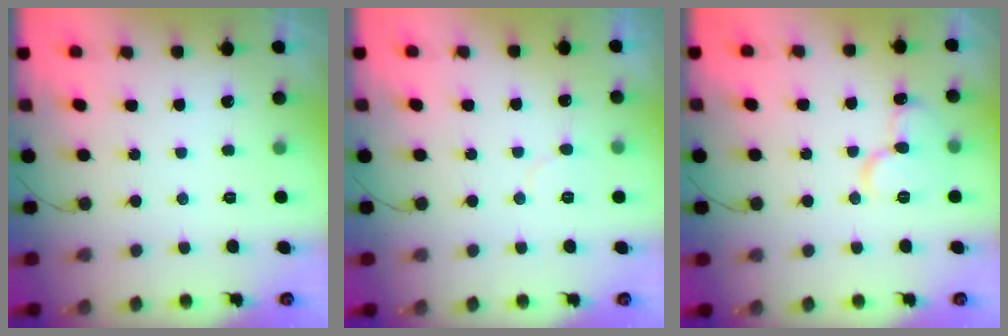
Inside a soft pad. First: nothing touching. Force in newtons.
{"total": 3.5, "press": 3.4, "slide": 0.3}
{"total": 10.7, "press": 10.6, "slide": 1.5}